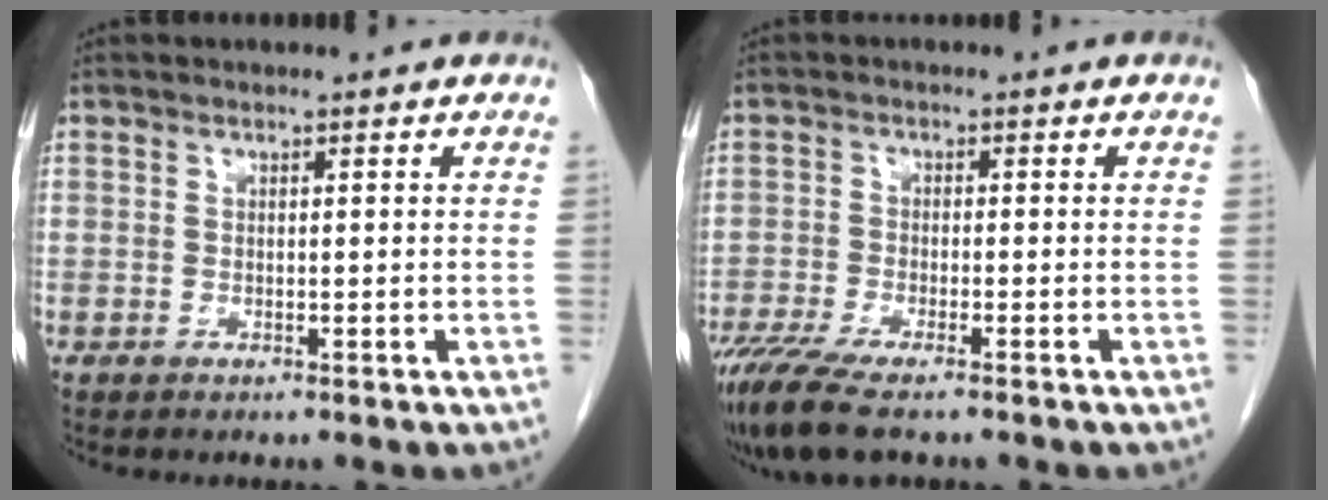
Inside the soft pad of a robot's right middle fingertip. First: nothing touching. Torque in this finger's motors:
{"motor_torque": [1.16, -0.97, 0.17, 0.11]}